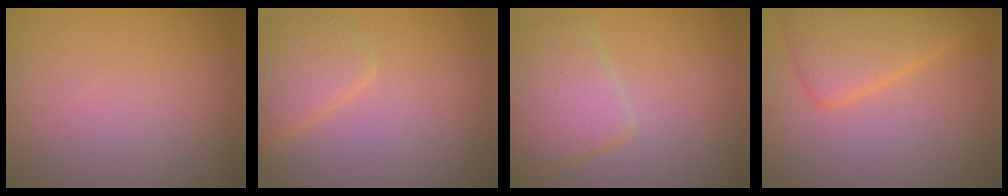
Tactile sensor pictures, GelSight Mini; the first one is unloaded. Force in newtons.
{"total": 2.9, "press": 2.9, "slide": 0.1}
{"total": 4.9, "press": 4.9, "slide": 0.3}
{"total": 4.6, "press": 4.6, "slide": 0.4}